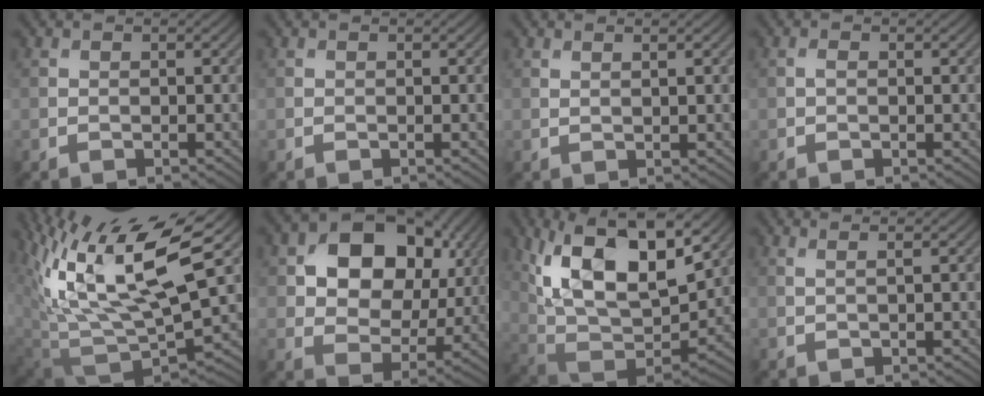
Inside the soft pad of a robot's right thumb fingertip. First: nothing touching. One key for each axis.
{"total": 0.0}
{"total": 1.0, "fx": 0.7, "fy": 0.0, "fz": 0.7, "tx": -0.012, "ty": 0.000, "tz": 0.012}
{"total": 0.5, "fx": 0.0, "fy": 0.2, "fz": 0.5, "tx": -0.013, "ty": 0.002, "tz": 0.000}
{"total": 16.4, "fx": 7.3, "fy": 6.0, "fz": 13.3, "tx": -0.282, "ty": 0.010, "tz": 0.138}
{"total": 14.9, "fx": 5.2, "fy": 10.3, "fz": 9.5, "tx": -0.169, "ty": 0.013, "tz": 0.085}
{"total": 17.4, "fx": 7.5, "fy": 8.8, "fz": 13.0, "tx": -0.256, "ty": 0.019, "tz": 0.132}
{"total": 1.5, "fx": 0.8, "fy": 0.3, "fz": 1.2, "tx": -0.013, "ty": 0.003, "tz": 0.003}